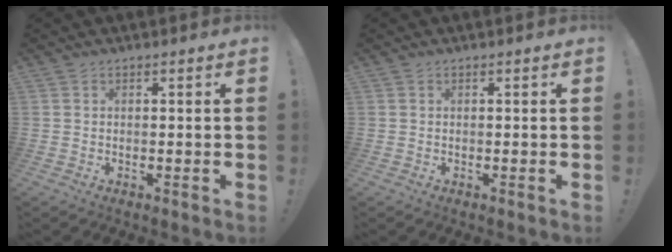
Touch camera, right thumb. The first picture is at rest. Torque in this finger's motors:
{"motor_torque": [-0.03, 0.03, -0.13, 0.12, 0.00]}